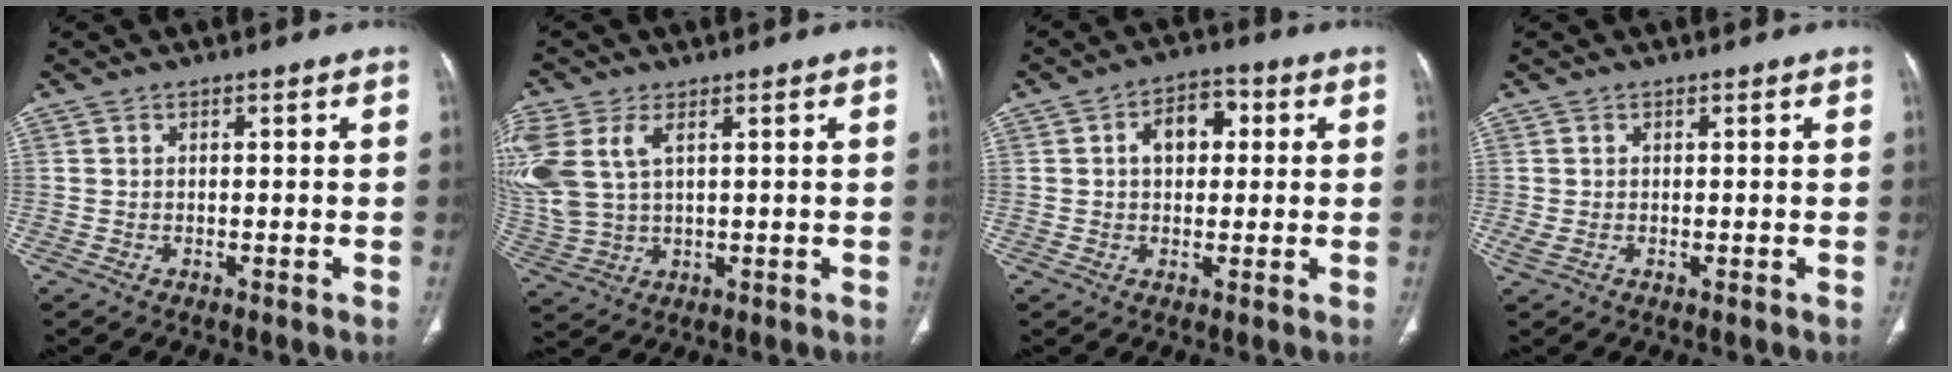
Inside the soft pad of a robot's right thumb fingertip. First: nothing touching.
{"total": 13.5, "force": [4.4, 8.1, 9.9], "torque": [-0.260, 0.000, 0.100]}
{"total": 7.2, "force": [1.4, 4.9, 5.0], "torque": [-0.056, 0.015, 0.016]}
{"total": 1.5, "force": [-0.2, 0.8, 1.2], "torque": [-0.037, -0.003, 0.000]}